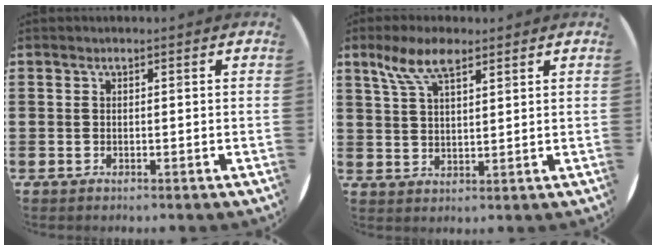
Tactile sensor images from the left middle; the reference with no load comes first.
{"total": 6.5, "force": [4.3, 2.5, 4.2], "torque": [-0.092, 0.006, 0.078]}